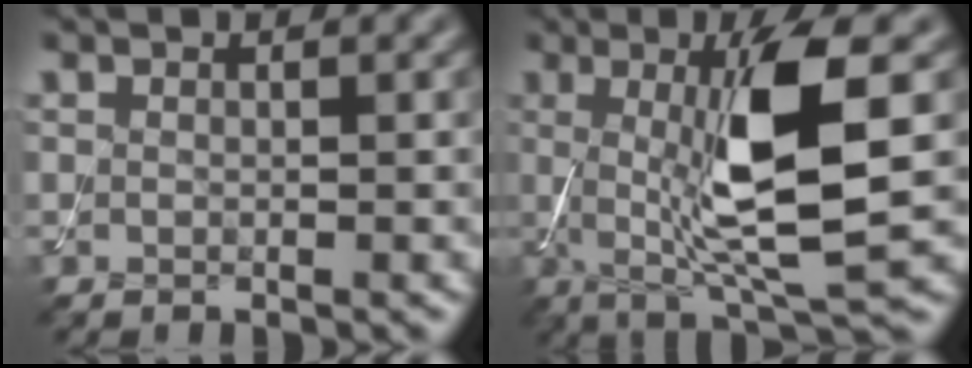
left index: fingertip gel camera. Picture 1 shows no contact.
{"total": 9.4, "force": [0.5, 1.8, 9.3], "torque": [-0.151, -0.008, 0.018]}